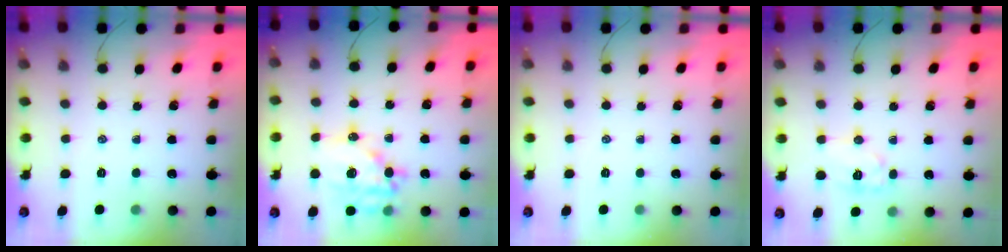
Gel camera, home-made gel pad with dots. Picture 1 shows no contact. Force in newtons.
{"total": 16.1, "press": 15.8, "slide": 3.4}
{"total": 0.0}
{"total": 7.7, "press": 7.7, "slide": 0.2}